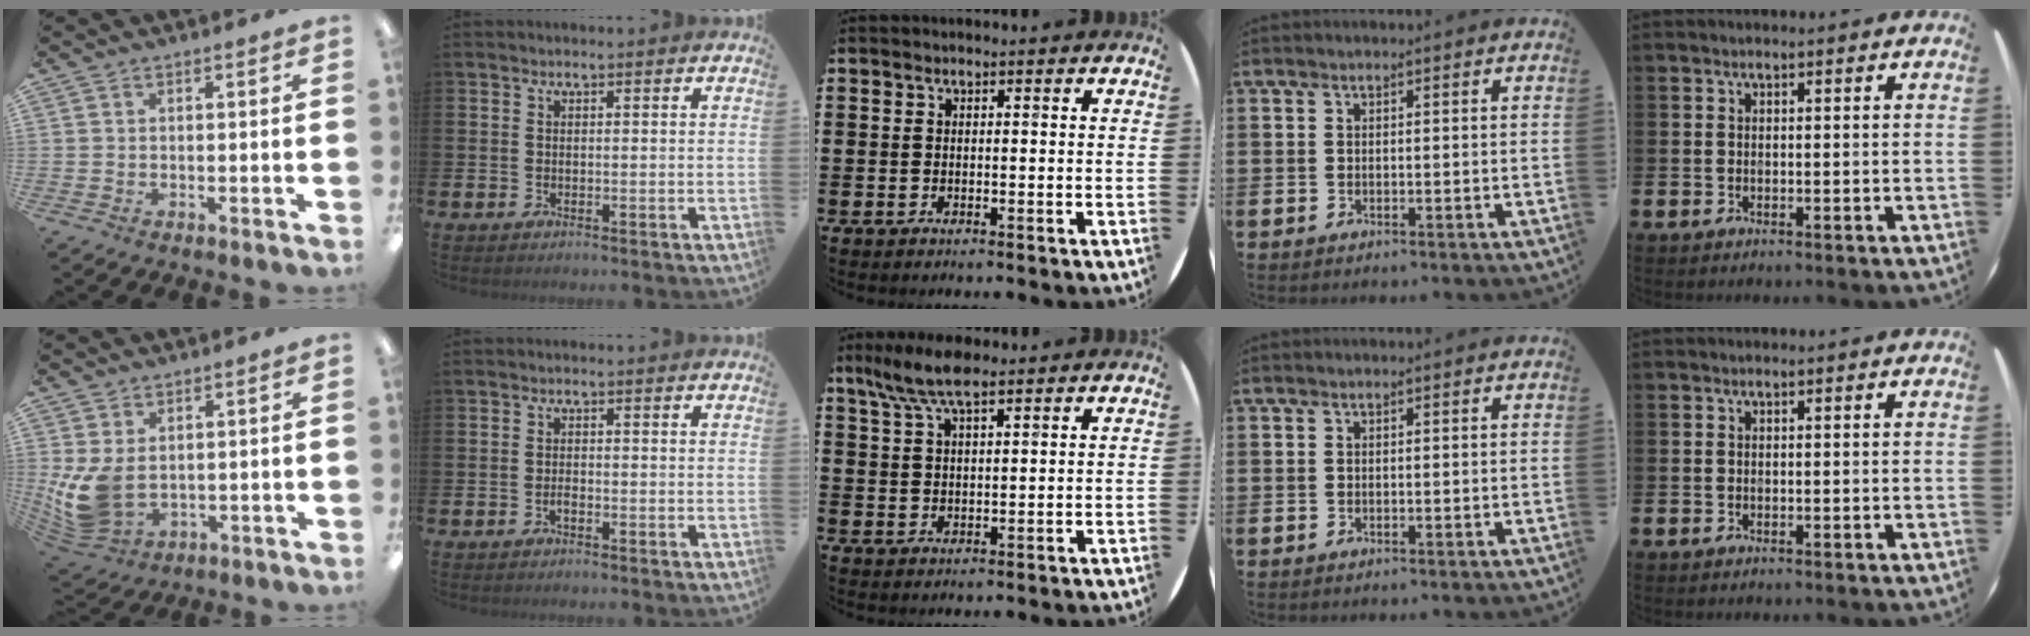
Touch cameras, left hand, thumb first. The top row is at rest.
{"thumb": {"total": 9.8, "force": [0.7, 6.5, 7.2], "torque": [-0.173, -0.010, 0.018]}, "index": {"total": 1.0, "force": [-0.6, 0.3, 0.8], "torque": [-0.017, -0.002, -0.011]}, "middle": {"total": 6.6, "force": [4.9, 2.1, 4.0], "torque": [-0.090, 0.000, 0.088]}}